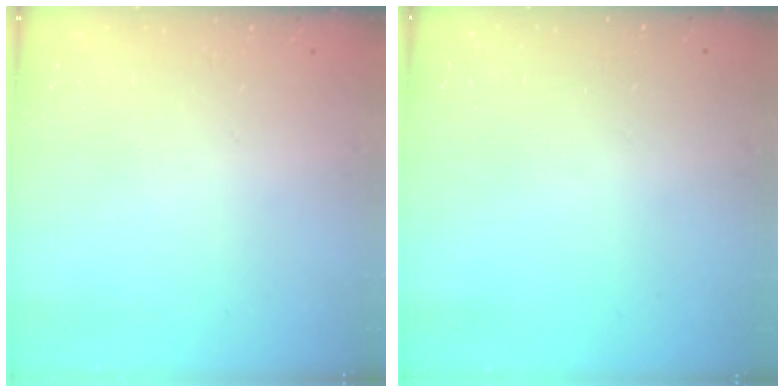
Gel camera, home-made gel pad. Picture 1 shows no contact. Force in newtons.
{"total": 0.0}